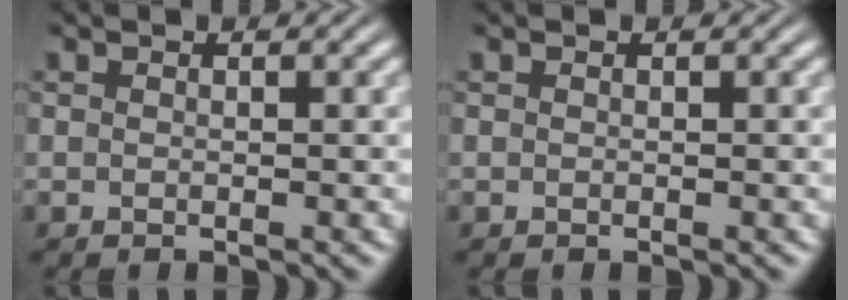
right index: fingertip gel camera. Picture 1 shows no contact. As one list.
[{"total": 0.0}]